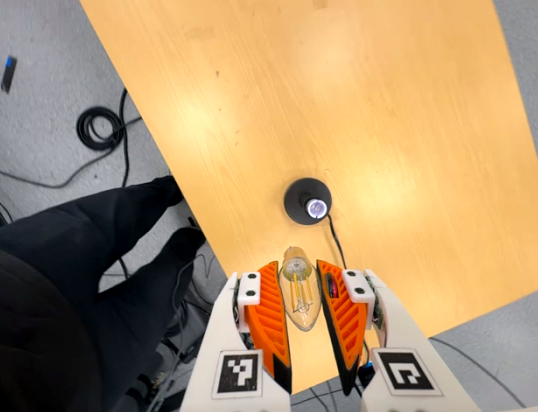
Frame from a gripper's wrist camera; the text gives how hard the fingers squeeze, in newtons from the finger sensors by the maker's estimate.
{"total": 13.5, "left": 14.0, "right": 13.1}